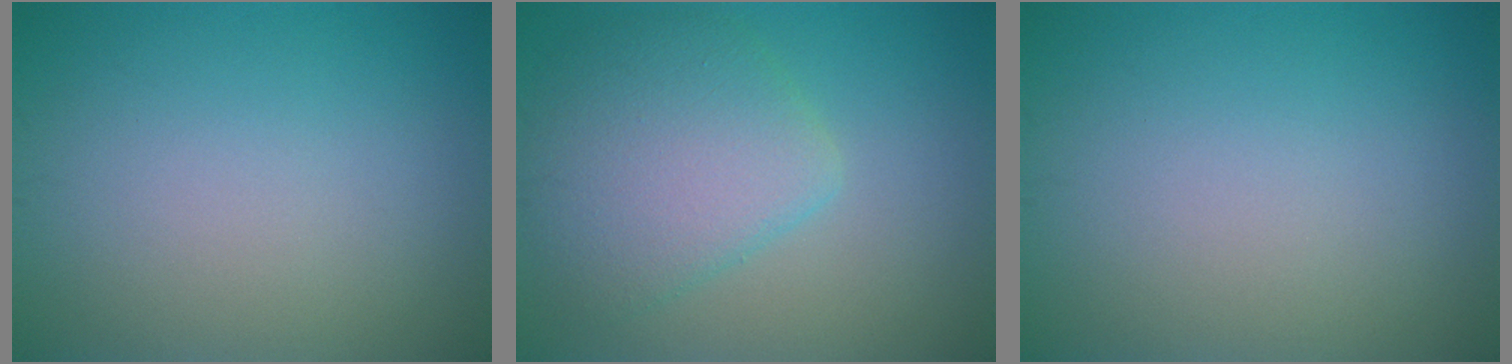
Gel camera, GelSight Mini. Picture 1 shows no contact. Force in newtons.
{"total": 5.7, "press": 5.7, "slide": 0.2}
{"total": 0.0}